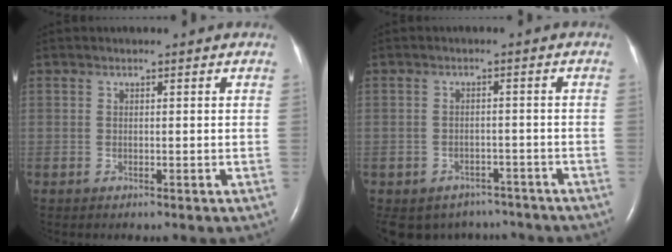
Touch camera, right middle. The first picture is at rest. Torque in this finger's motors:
{"motor_torque": [0.95, -0.95, 0.11, 0.03]}